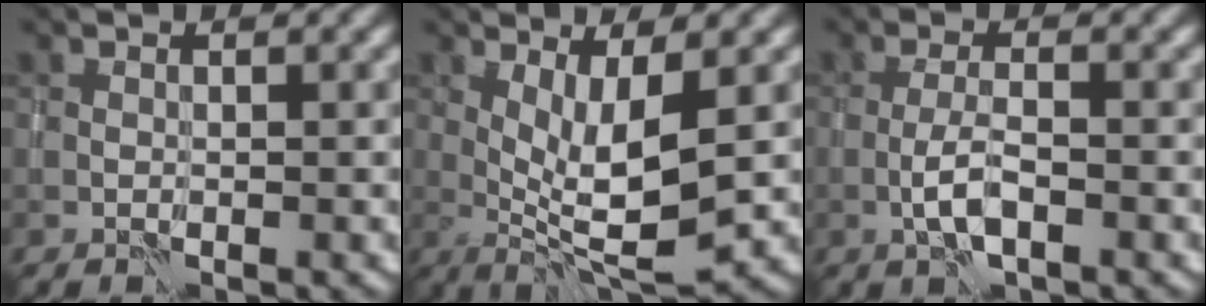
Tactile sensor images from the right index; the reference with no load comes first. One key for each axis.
{"total": 5.6, "fx": 0.5, "fy": 1.2, "fz": 5.4, "tx": -0.097, "ty": -0.013, "tz": 0.017}
{"total": 2.6, "fx": -1.2, "fy": 0.5, "fz": 2.2, "tx": -0.048, "ty": 0.005, "tz": -0.028}